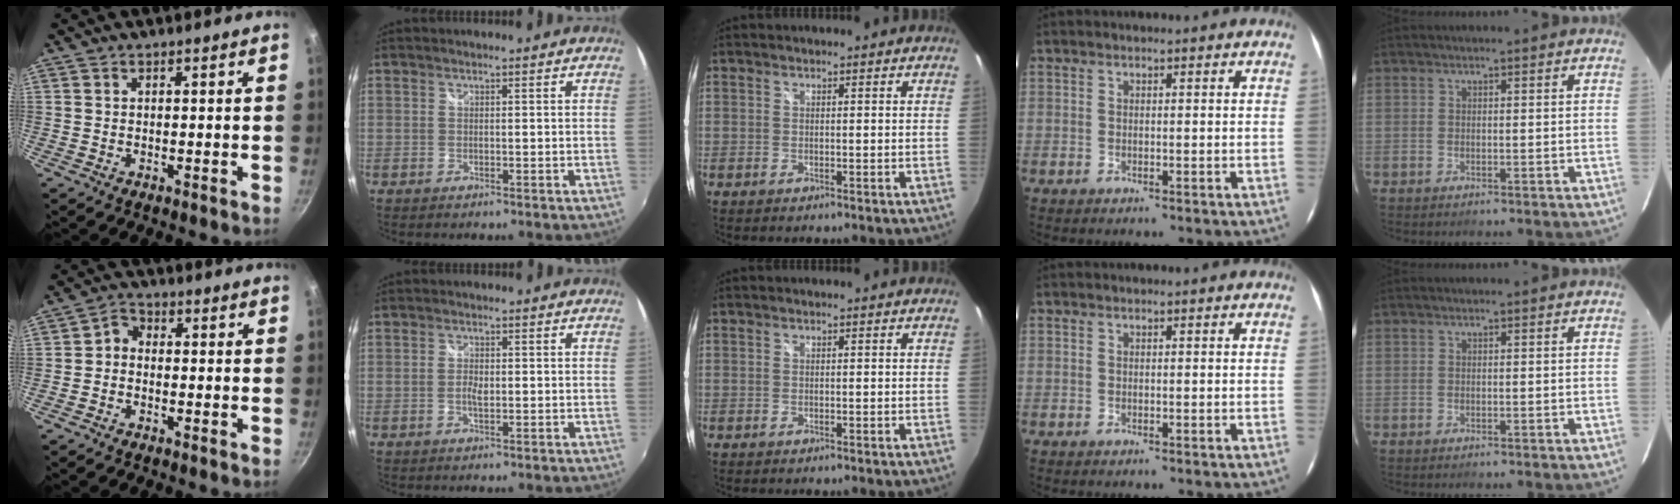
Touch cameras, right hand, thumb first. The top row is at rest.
{"thumb": {"total": 2.7, "force": [-0.9, 2.0, 1.5], "torque": [-0.027, 0.020, -0.028]}, "index": {"total": 1.7, "force": [-0.2, 0.8, 1.4], "torque": [-0.028, 0.000, -0.006]}}